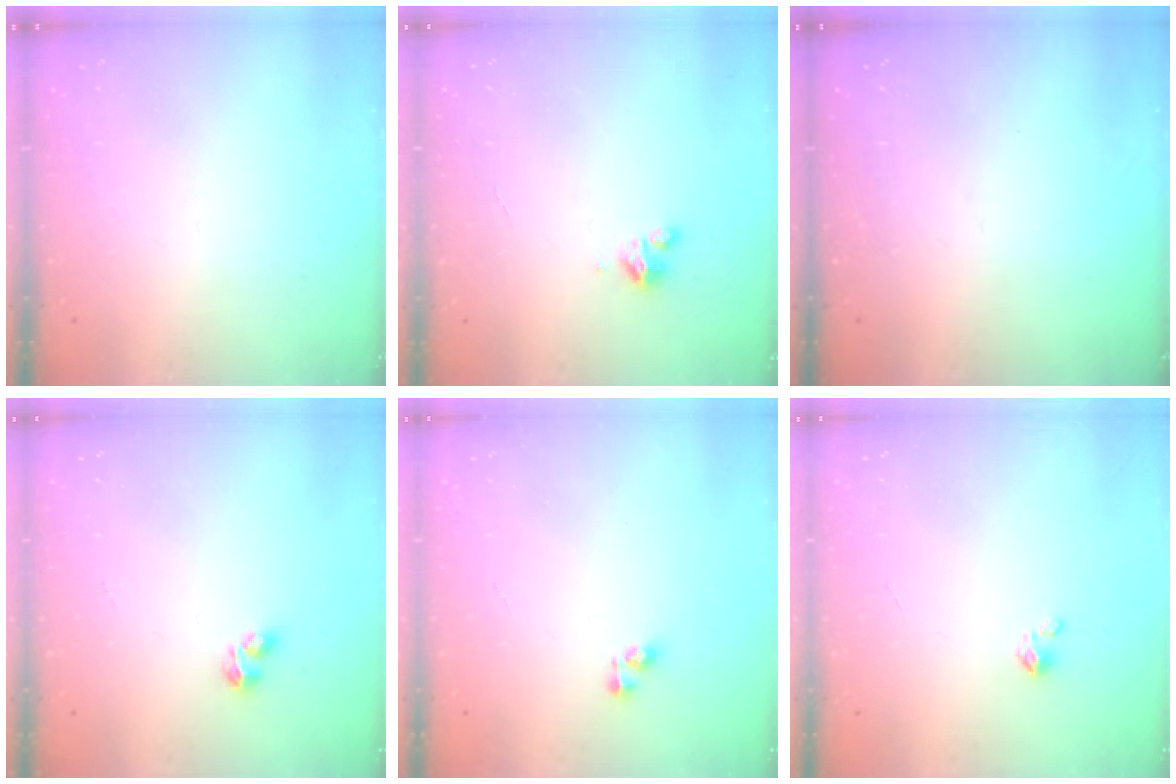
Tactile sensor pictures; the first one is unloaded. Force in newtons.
{"total": 5.0, "press": 5.0, "slide": 0.4}
{"total": 0.0}
{"total": 2.1, "press": 2.0, "slide": 0.8}
{"total": 3.2, "press": 3.2, "slide": 0.6}
{"total": 0.0}